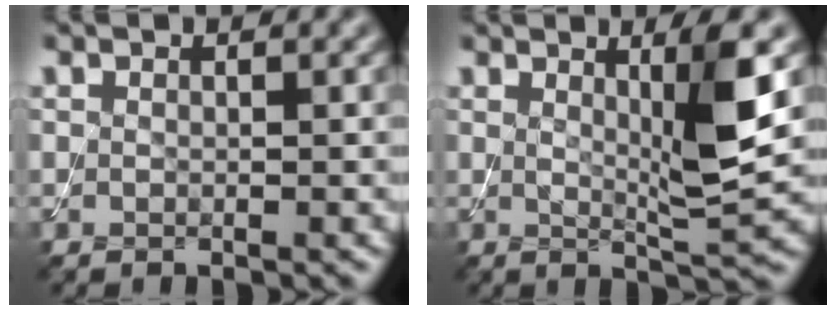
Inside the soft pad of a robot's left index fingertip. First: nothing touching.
{"total": 5.1, "force": [1.5, 0.5, 4.8], "torque": [-0.077, -0.014, 0.029]}